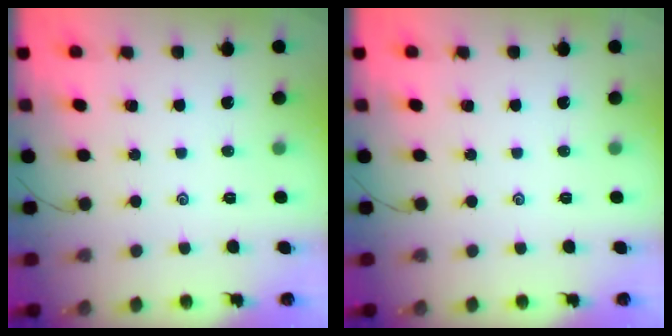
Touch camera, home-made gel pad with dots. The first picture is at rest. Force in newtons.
{"total": 0.0}